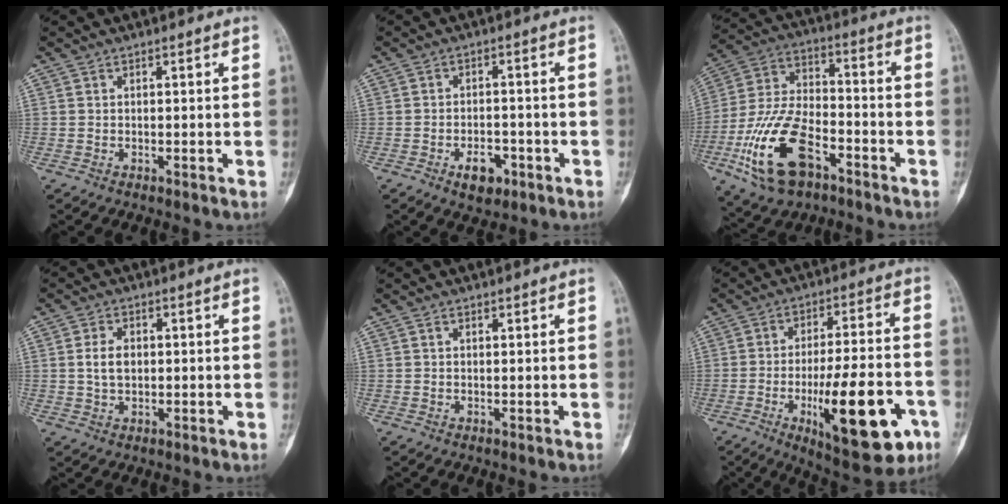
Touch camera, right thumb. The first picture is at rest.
{"total": 5.2, "force": [-2.5, 3.1, 3.3], "torque": [-0.037, 0.015, -0.036]}
{"total": 18.6, "force": [-8.3, 9.7, 13.6], "torque": [-0.267, 0.038, -0.151]}
{"total": 4.3, "force": [0.5, 2.8, 3.1], "torque": [-0.051, 0.001, 0.010]}
{"total": 0.6, "force": [0.3, 0.3, 0.3], "torque": [-0.005, -0.001, 0.005]}
{"total": 21.0, "force": [-7.3, 6.8, 18.5], "torque": [-0.261, 0.016, -0.098]}